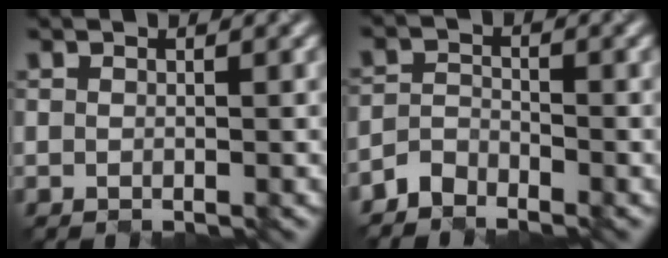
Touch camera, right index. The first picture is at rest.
{"total": 2.1, "force": [-2.1, 0.5, -0.1], "torque": [0.002, 0.004, -0.046]}